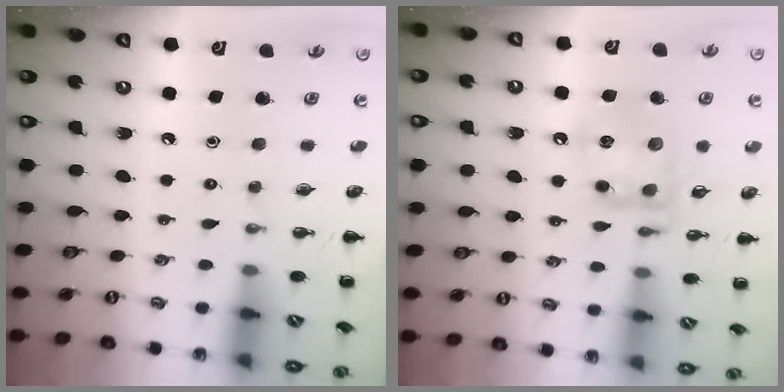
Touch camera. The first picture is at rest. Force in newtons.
{"total": 13.9, "press": 13.7, "slide": 1.8}